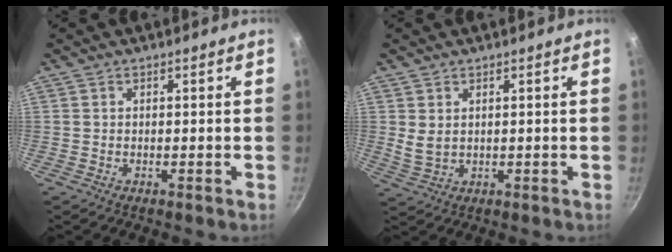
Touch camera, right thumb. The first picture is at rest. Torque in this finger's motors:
{"motor_torque": [0.10, 0.05, 0.62, -0.12, 0.02]}